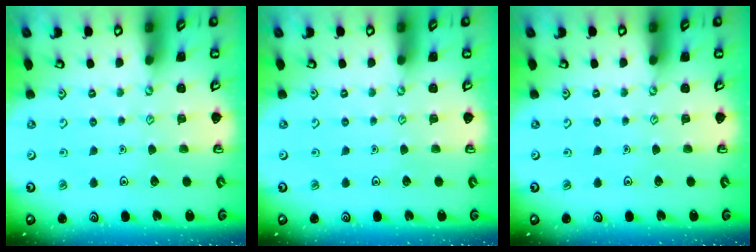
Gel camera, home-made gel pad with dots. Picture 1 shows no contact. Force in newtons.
{"total": 0.0}
{"total": 0.0}